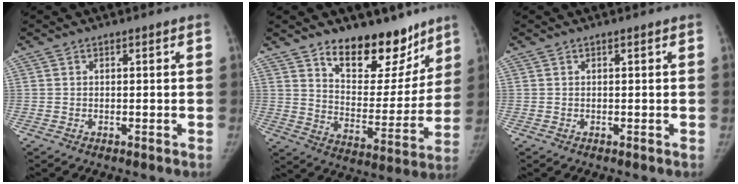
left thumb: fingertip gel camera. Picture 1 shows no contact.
{"total": 17.5, "force": [12.6, 9.0, 8.2], "torque": [-0.052, -0.093, 0.193]}
{"total": 0.0}